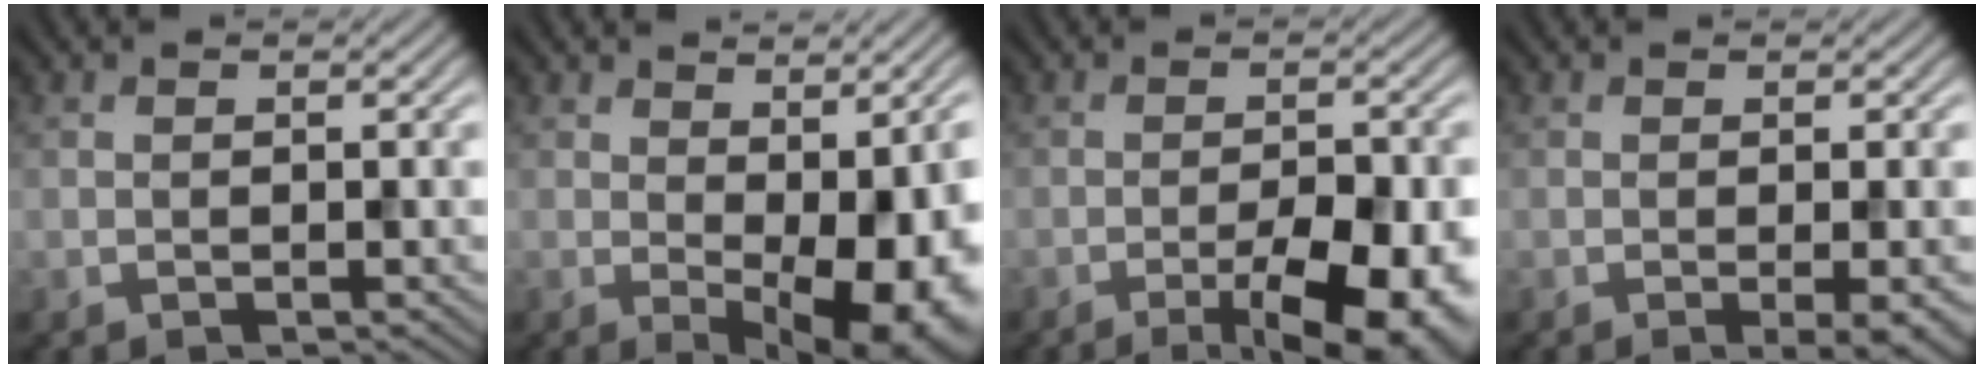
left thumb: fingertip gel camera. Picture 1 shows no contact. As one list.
[{"total": 11.9, "force": [-1.6, 4.9, 10.7], "torque": [-0.139, -0.016, 0.002]}, {"total": 9.7, "force": [-4.9, 2.7, 7.9], "torque": [-0.127, -0.004, -0.067]}, {"total": 3.0, "force": [-0.9, 0.5, 2.8], "torque": [-0.046, -0.001, -0.017]}]